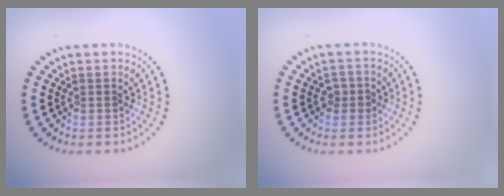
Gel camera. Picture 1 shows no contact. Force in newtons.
{"total": 1.5, "press": 1.4, "slide": 0.6}